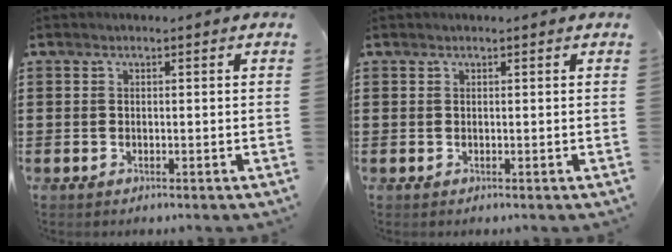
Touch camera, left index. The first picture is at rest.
{"total": 0.0}